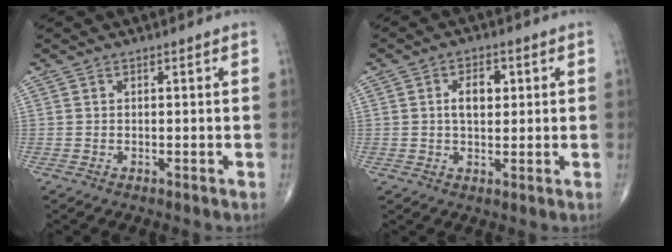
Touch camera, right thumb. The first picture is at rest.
{"total": 5.1, "force": [1.0, 3.1, 4.0], "torque": [-0.056, 0.002, 0.014]}